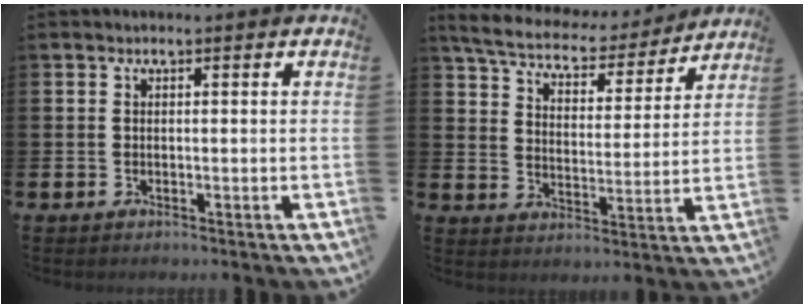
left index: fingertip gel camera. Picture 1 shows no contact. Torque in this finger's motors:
{"motor_torque": [1.13, -1.01, 0.59, 0.14]}